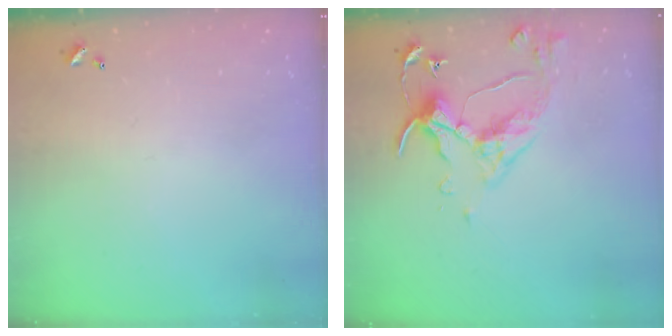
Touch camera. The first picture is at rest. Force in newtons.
{"total": 5.3, "press": 5.2, "slide": 1.0}